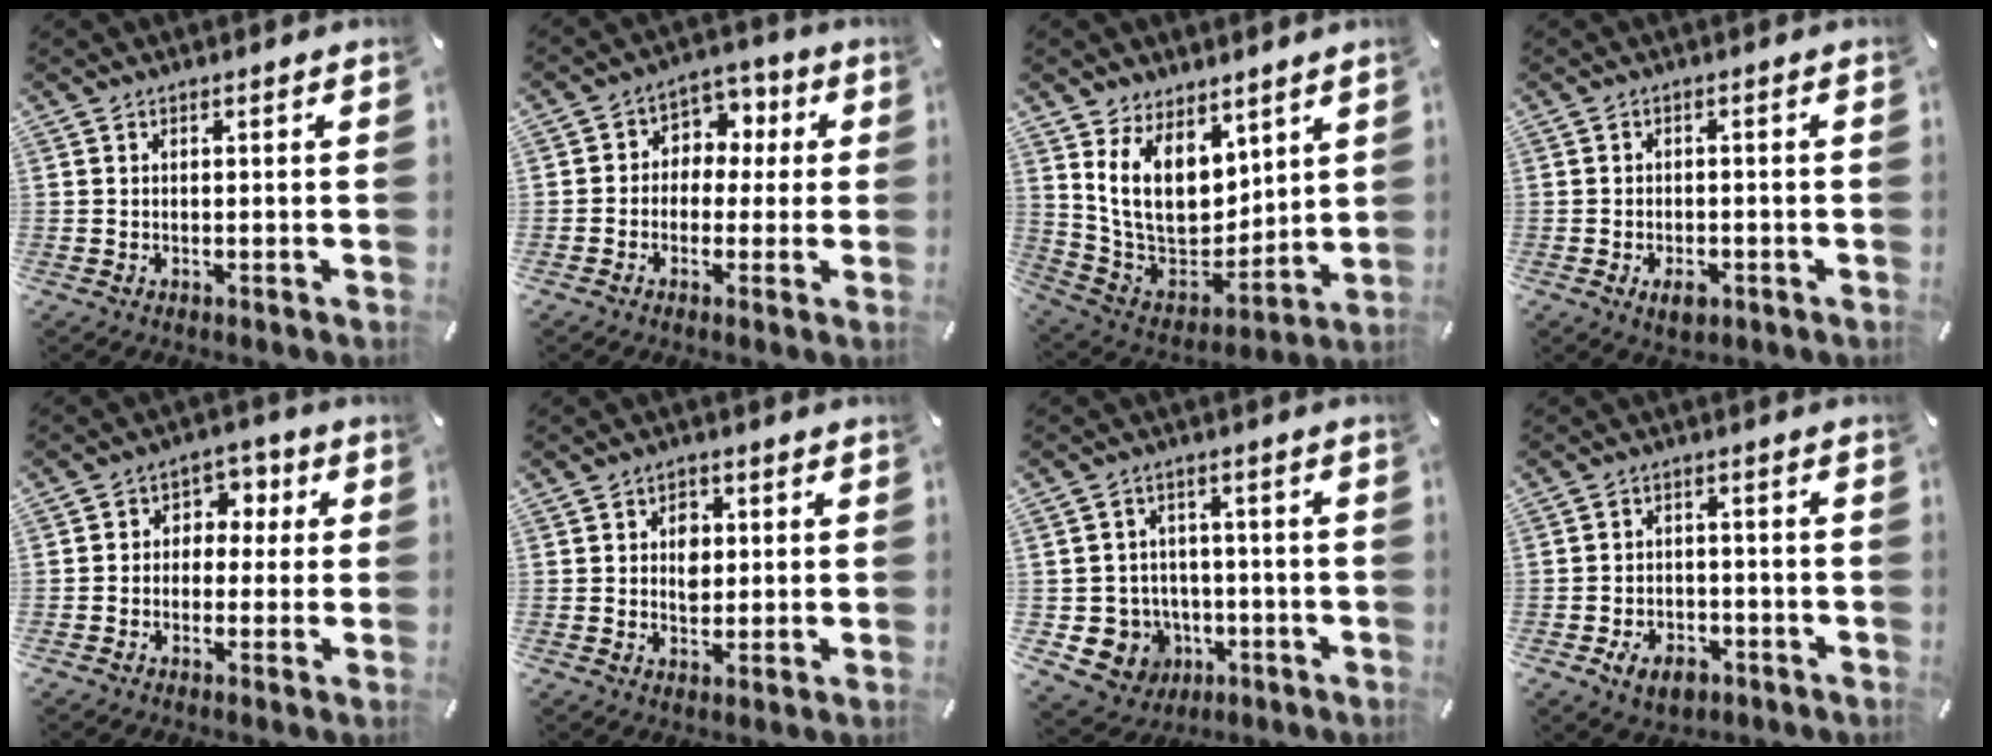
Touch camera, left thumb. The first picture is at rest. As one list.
[{"total": 6.9, "force": [-0.7, 6.5, 2.1], "torque": [-0.036, 0.012, -0.017]}, {"total": 14.7, "force": [6.8, 10.5, 7.8], "torque": [-0.162, -0.057, 0.133]}, {"total": 3.6, "force": [-1.7, 2.3, 2.2], "torque": [-0.050, 0.003, -0.033]}, {"total": 6.1, "force": [-1.3, 5.5, 2.4], "torque": [-0.025, 0.022, -0.031]}, {"total": 5.4, "force": [0.6, 4.4, 3.1], "torque": [-0.023, -0.005, 0.002]}, {"total": 8.3, "force": [-1.9, 8.1, 1.1], "torque": [-0.037, 0.009, -0.028]}, {"total": 6.3, "force": [-3.4, 4.4, 3.0], "torque": [-0.055, 0.020, -0.059]}]